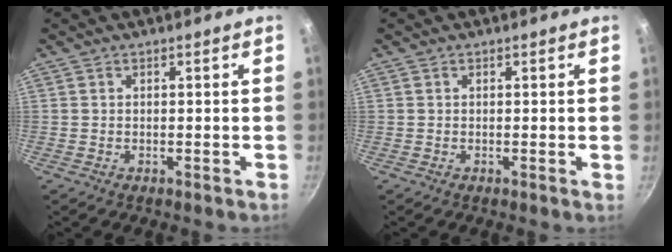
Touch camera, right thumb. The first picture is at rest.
{"total": 0.0}